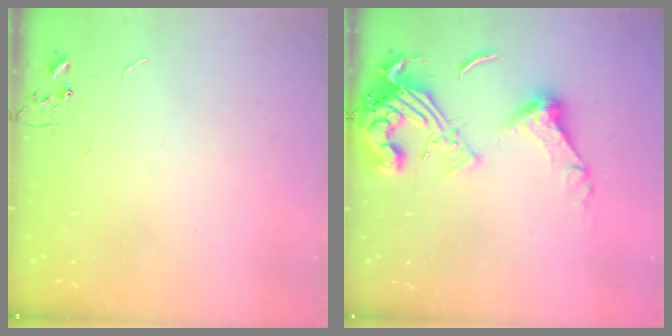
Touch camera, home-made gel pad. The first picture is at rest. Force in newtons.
{"total": 17.3, "press": 17.2, "slide": 1.8}